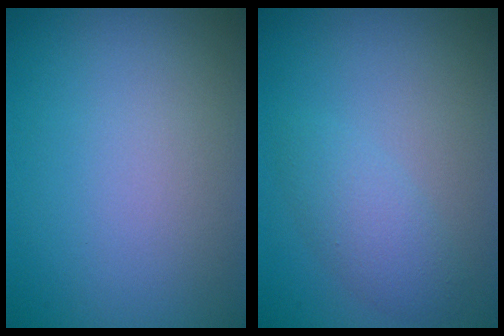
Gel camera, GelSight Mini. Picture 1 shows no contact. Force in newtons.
{"total": 2.5, "press": 2.5, "slide": 0.1}